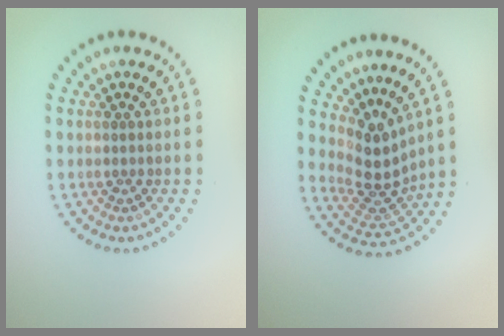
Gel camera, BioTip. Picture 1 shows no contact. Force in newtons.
{"total": 3.8, "press": 2.7, "slide": 2.7}